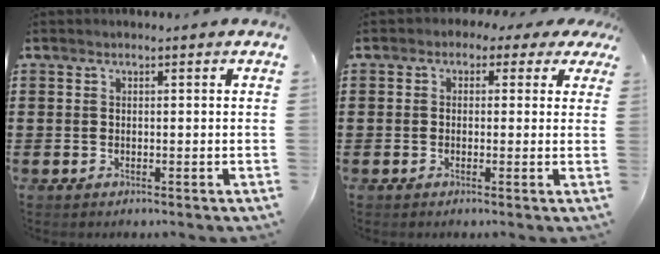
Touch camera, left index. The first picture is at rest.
{"total": 1.8, "force": [-0.1, 1.6, 0.9], "torque": [-0.024, 0.010, -0.005]}